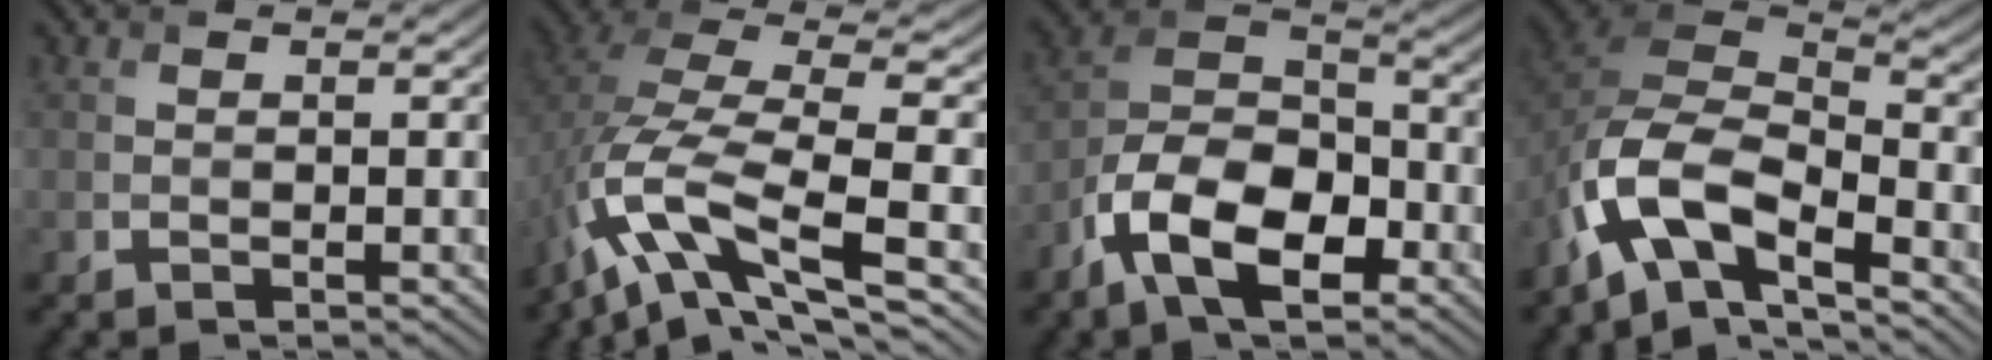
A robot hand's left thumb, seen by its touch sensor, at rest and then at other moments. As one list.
[{"total": 12.7, "force": [-5.3, 4.4, 10.7], "torque": [-0.237, -0.005, -0.097]}, {"total": 12.2, "force": [-6.5, 6.4, 8.1], "torque": [-0.163, -0.006, -0.138]}, {"total": 11.4, "force": [-6.5, 5.0, 7.9], "torque": [-0.162, -0.011, -0.139]}]